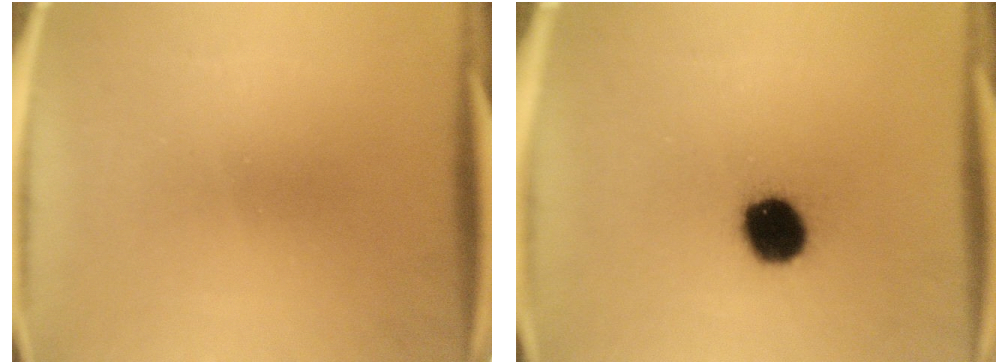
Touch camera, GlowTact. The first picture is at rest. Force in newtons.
{"total": 11.8}